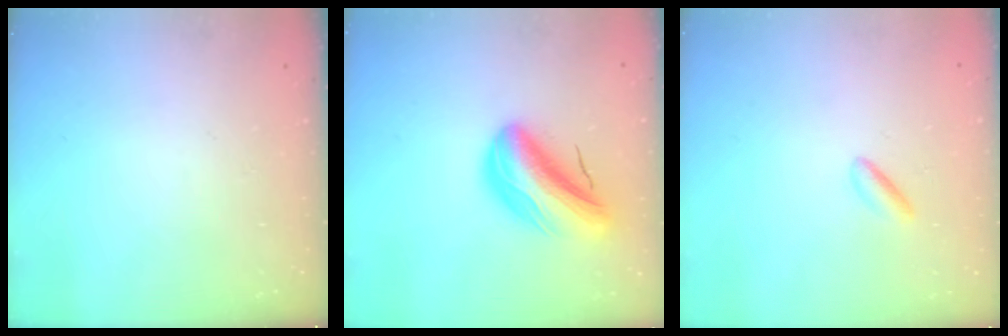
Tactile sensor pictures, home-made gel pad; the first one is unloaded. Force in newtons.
{"total": 13.0, "press": 12.5, "slide": 3.6}
{"total": 2.5, "press": 2.3, "slide": 0.9}